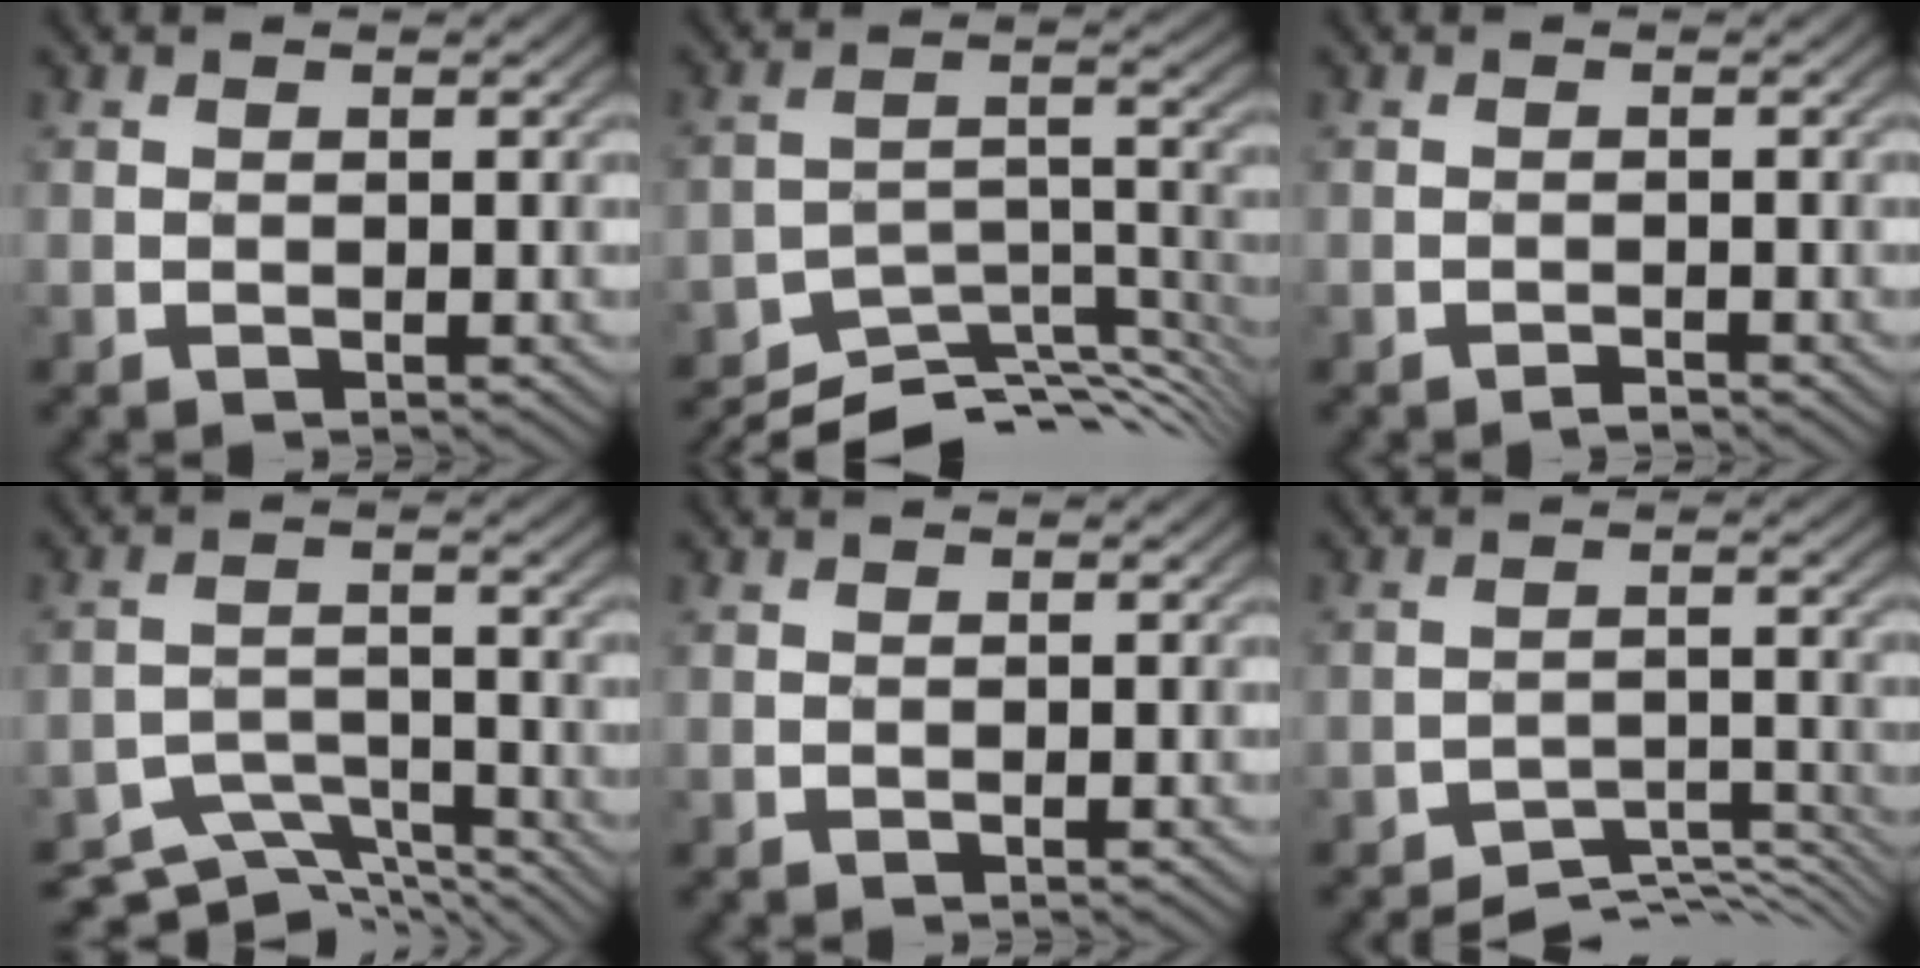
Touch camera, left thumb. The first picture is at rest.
{"total": 11.3, "force": [-10.0, 2.7, 4.6], "torque": [-0.081, 0.010, -0.154]}
{"total": 0.9, "force": [-0.8, 0.1, 0.4], "torque": [-0.005, 0.001, -0.015]}
{"total": 8.2, "force": [-7.8, 2.0, 1.9], "torque": [-0.040, -0.009, -0.124]}
{"total": 0.0}
{"total": 6.6, "force": [-6.1, 1.3, 2.2], "torque": [-0.034, 0.004, -0.090]}